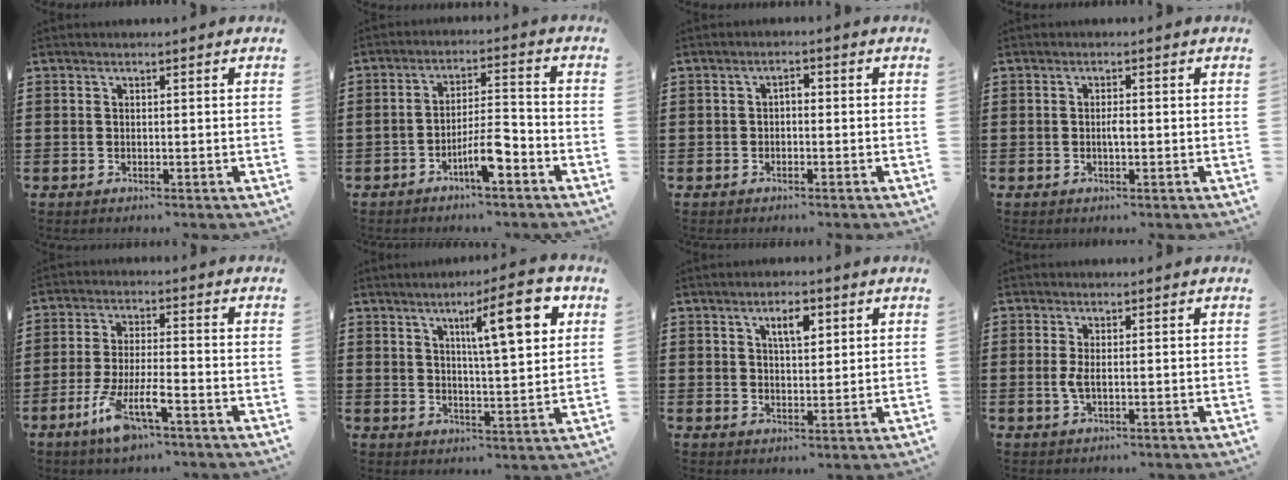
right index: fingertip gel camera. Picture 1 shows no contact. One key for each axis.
{"total": 6.7, "fx": -3.7, "fy": 1.5, "fz": 5.4, "tx": -0.108, "ty": 0.000, "tz": -0.070}
{"total": 1.4, "fx": -0.8, "fy": 0.6, "fz": 1.0, "tx": -0.022, "ty": 0.003, "tz": -0.018}
{"total": 1.5, "fx": -0.3, "fy": 0.4, "fz": 1.4, "tx": -0.028, "ty": 0.000, "tz": -0.005}
{"total": 7.7, "fx": -4.6, "fy": 1.4, "fz": 6.0, "tx": -0.128, "ty": -0.013, "tz": -0.087}
{"total": 11.6, "fx": 5.2, "fy": 2.2, "fz": 10.2, "tx": -0.164, "ty": -0.011, "tz": 0.077}
{"total": 4.0, "fx": 1.9, "fy": 1.5, "fz": 3.1, "tx": -0.052, "ty": 0.001, "tz": 0.029}
{"total": 2.0, "fx": -0.2, "fy": 0.4, "fz": 2.0, "tx": -0.053, "ty": -0.009, "tz": -0.008}